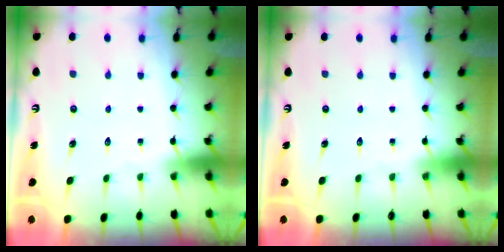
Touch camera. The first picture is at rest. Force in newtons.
{"total": 0.0}